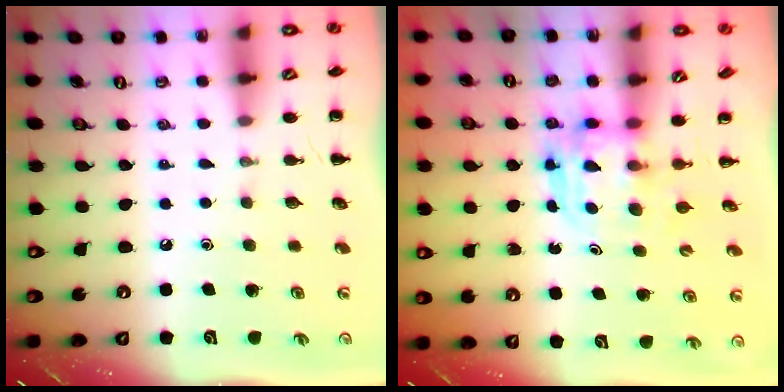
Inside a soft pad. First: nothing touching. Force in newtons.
{"total": 3.6, "press": 3.6, "slide": 0.2}